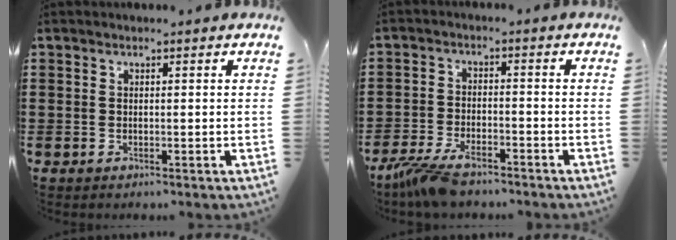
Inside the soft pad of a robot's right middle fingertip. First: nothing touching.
{"total": 5.8, "force": [-4.5, 1.7, 3.2], "torque": [-0.085, -0.006, -0.091]}